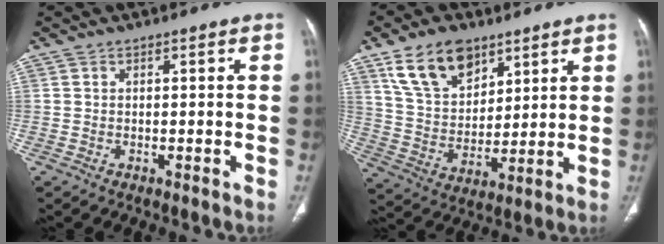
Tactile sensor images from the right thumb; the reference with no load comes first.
{"total": 13.9, "force": [8.4, 8.2, 7.4], "torque": [-0.108, -0.035, 0.166]}